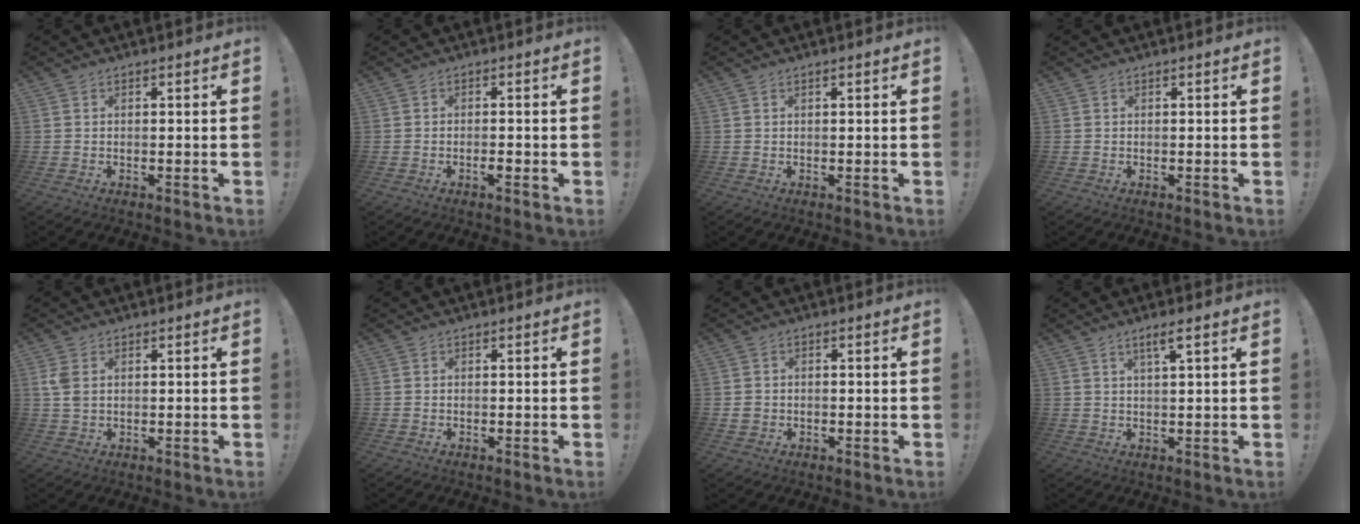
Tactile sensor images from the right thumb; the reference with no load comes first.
{"total": 1.9, "force": [-1.2, 0.2, 1.4], "torque": [-0.025, 0.005, -0.021]}
{"total": 0.6, "force": [0.3, 0.0, 0.5], "torque": [-0.011, 0.002, 0.005]}
{"total": 0.0}
{"total": 3.7, "force": [1.1, 2.5, 2.5], "torque": [-0.049, 0.006, 0.023]}
{"total": 0.0}
{"total": 2.0, "force": [-0.5, 1.8, 0.6], "torque": [-0.010, 0.005, -0.007]}
{"total": 3.6, "force": [1.9, -0.1, 3.0], "torque": [-0.047, -0.006, 0.027]}